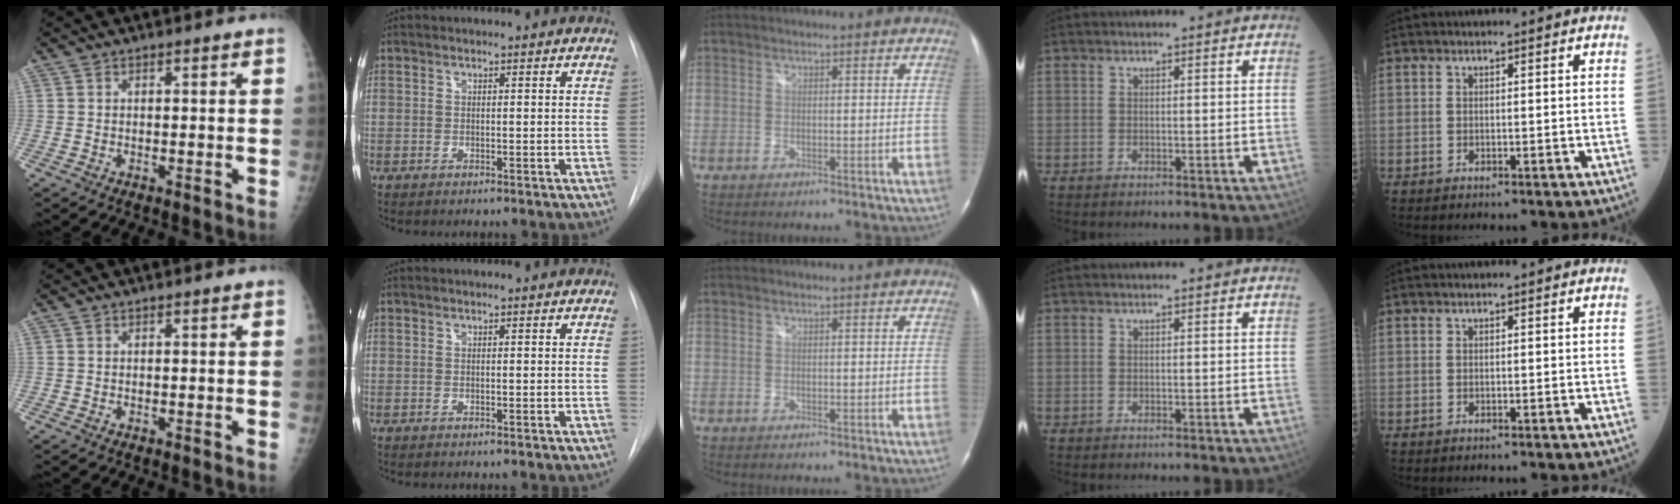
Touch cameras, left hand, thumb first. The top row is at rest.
{}